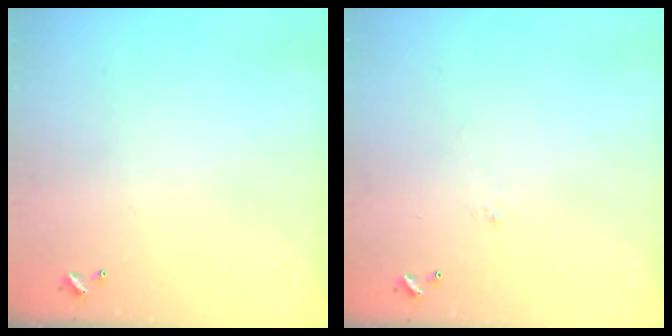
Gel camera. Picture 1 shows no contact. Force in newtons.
{"total": 0.7, "press": 0.1, "slide": 0.7}